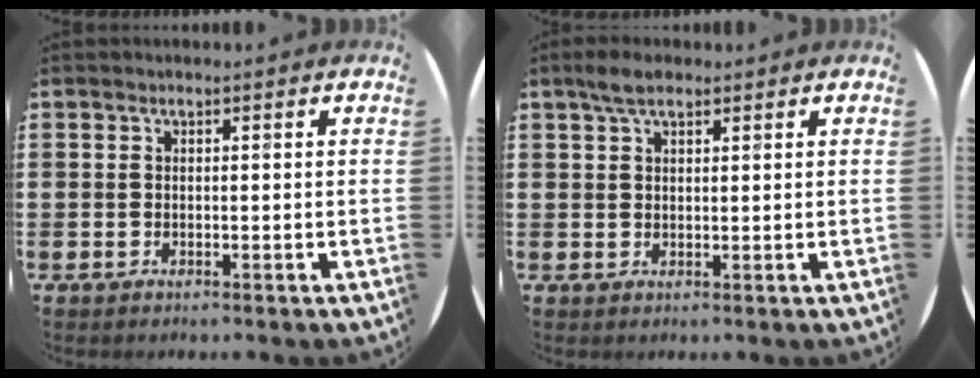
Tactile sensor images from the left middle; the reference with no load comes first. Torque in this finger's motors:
{"motor_torque": [0.68, -0.57, 0.05, 0.07]}